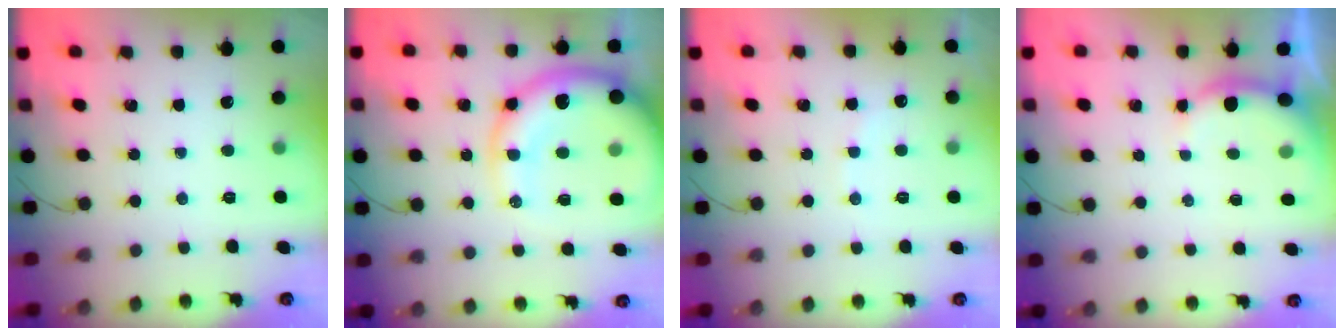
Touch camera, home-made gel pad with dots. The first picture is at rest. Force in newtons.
{"total": 21.1, "press": 20.5, "slide": 4.8}
{"total": 5.3, "press": 5.3, "slide": 0.8}
{"total": 3.3, "press": 3.2, "slide": 0.8}